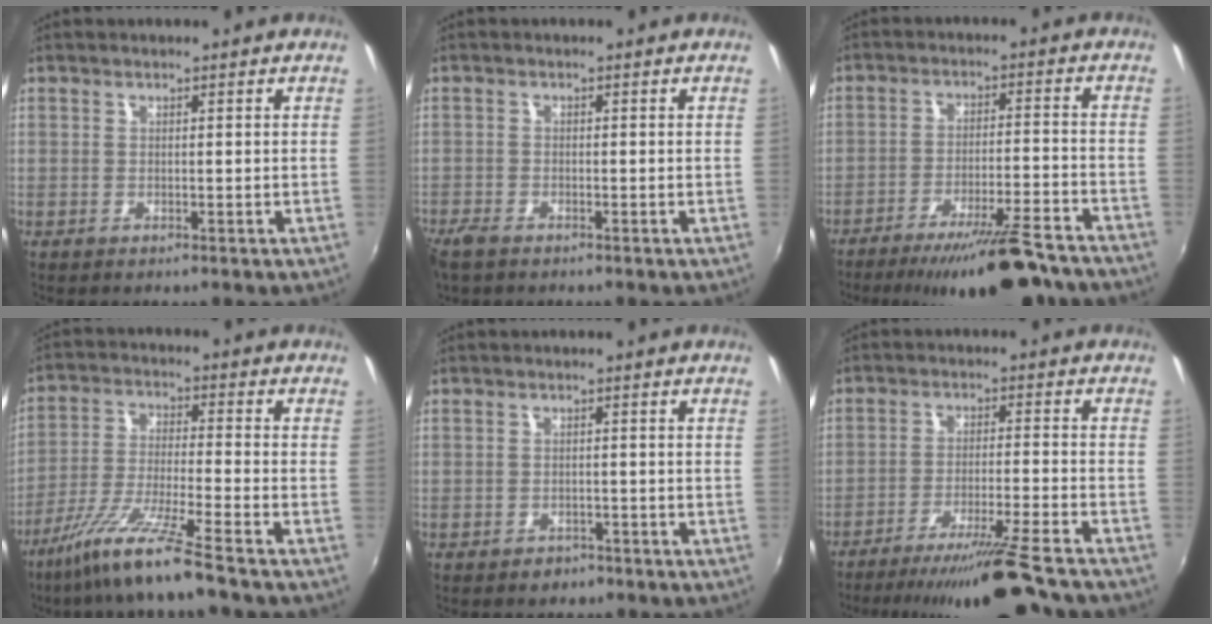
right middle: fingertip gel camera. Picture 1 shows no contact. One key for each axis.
{"total": 3.4, "fx": -2.7, "fy": 1.4, "fz": 1.4, "tx": -0.040, "ty": -0.011, "tz": -0.056}
{"total": 16.6, "fx": -14.0, "fy": 2.4, "fz": 8.4, "tx": -0.146, "ty": -0.018, "tz": -0.202}
{"total": 11.7, "fx": -9.0, "fy": -1.0, "fz": 7.4, "tx": -0.149, "ty": -0.017, "tz": -0.167}
{"total": 2.3, "fx": -1.6, "fy": 1.5, "fz": 0.3, "tx": -0.011, "ty": -0.001, "tz": -0.023}
{"total": 14.2, "fx": -12.5, "fy": -1.4, "fz": 6.6, "tx": -0.128, "ty": -0.021, "tz": -0.202}